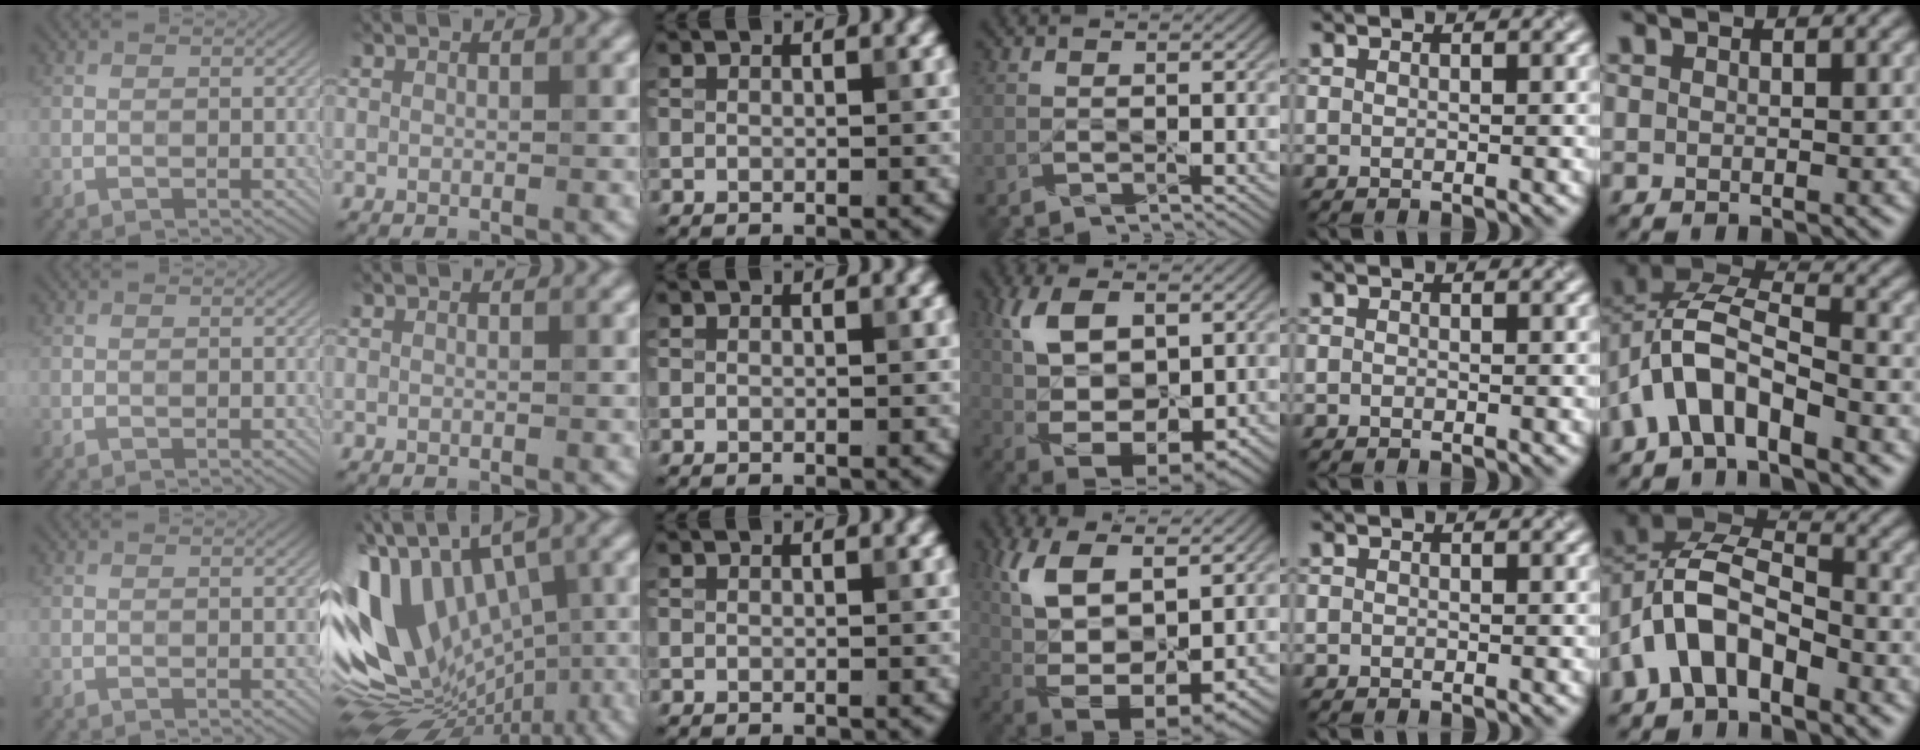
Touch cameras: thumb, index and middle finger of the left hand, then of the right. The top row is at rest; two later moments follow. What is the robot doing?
{"motion": "wipe", "object": "whiteboard"}